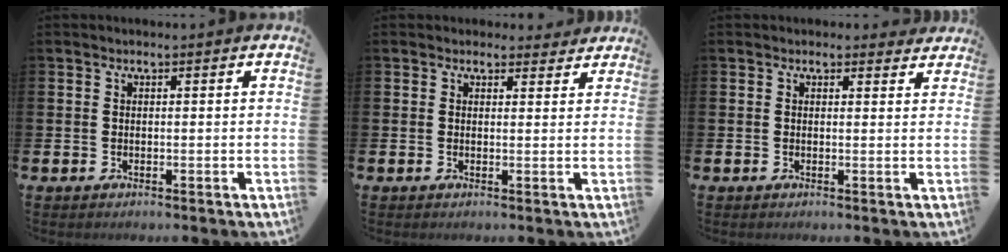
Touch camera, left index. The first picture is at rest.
{"total": 1.7, "force": [1.5, 0.7, 0.0], "torque": [0.012, -0.007, 0.024]}
{"total": 1.0, "force": [0.9, 0.5, 0.1], "torque": [0.006, 0.000, 0.014]}